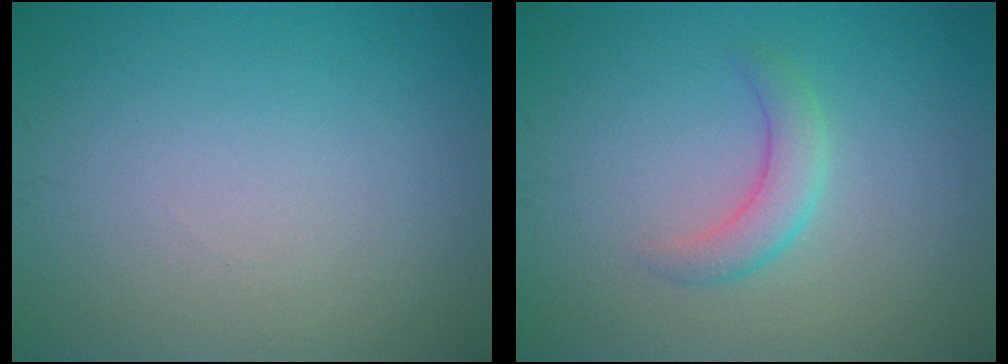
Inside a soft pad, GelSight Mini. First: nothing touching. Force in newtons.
{"total": 2.4, "press": 2.4, "slide": 0.1}